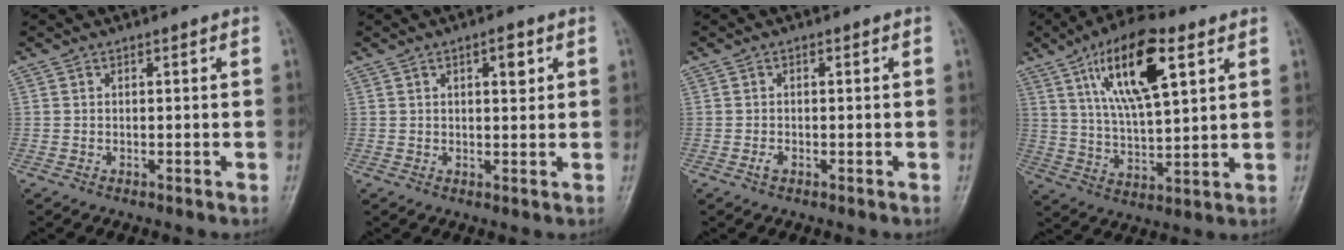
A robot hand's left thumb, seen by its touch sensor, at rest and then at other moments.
{"total": 3.4, "force": [1.4, 1.4, 2.7], "torque": [-0.030, -0.004, 0.019]}
{"total": 1.2, "force": [-0.5, 0.7, 0.8], "torque": [-0.015, -0.001, -0.011]}
{"total": 16.8, "force": [7.5, 6.0, 13.8], "torque": [-0.226, -0.019, 0.134]}